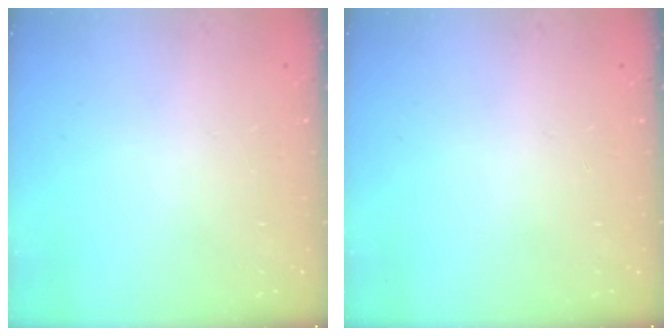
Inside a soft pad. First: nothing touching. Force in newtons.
{"total": 0.0}